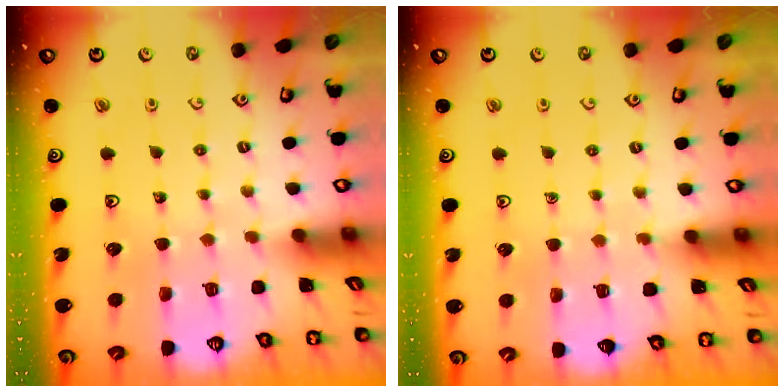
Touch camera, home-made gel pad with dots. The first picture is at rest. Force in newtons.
{"total": 2.9, "press": 2.8, "slide": 0.5}